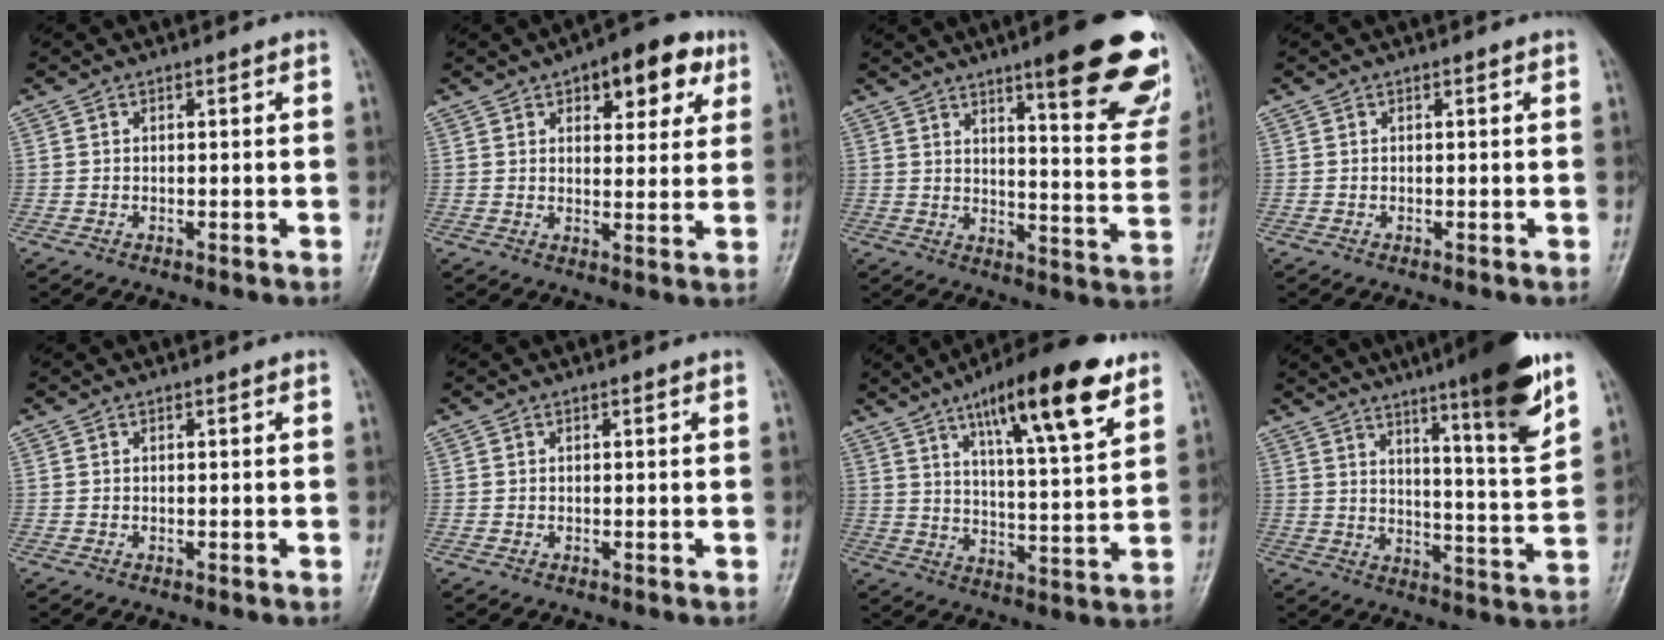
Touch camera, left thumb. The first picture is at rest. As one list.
[{"total": 11.1, "force": [5.5, 5.7, 7.8], "torque": [-0.059, -0.012, 0.067]}, {"total": 21.8, "force": [13.4, 4.4, 16.7], "torque": [-0.182, -0.065, 0.174]}, {"total": 0.0}, {"total": 0.0}, {"total": 0.0}, {"total": 18.1, "force": [10.3, 4.1, 14.4], "torque": [-0.204, -0.041, 0.162]}, {"total": 16.7, "force": [10.3, 1.4, 13.1], "torque": [-0.175, -0.057, 0.153]}]